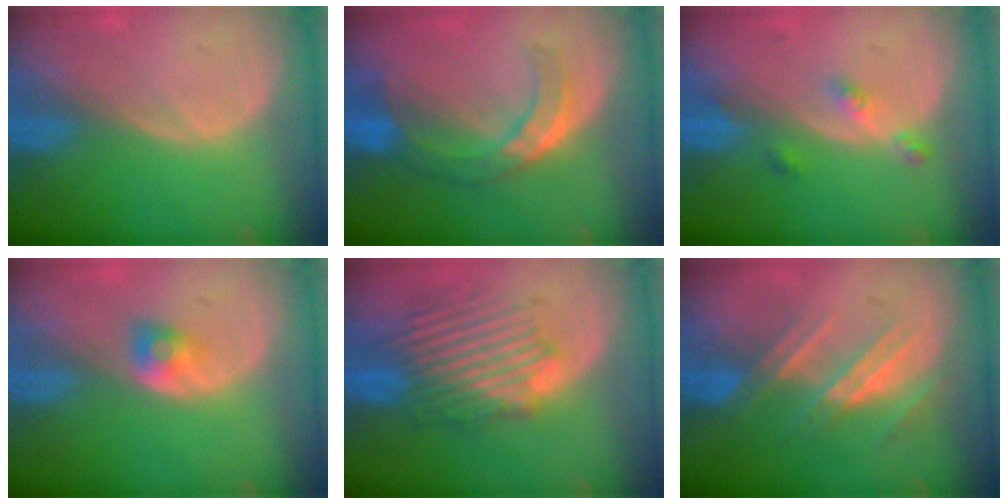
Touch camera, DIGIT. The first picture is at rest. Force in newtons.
{"total": 7.6, "press": 6.6, "slide": 3.7}
{"total": 3.2, "press": 2.7, "slide": 1.7}
{"total": 2.3, "press": 2.2, "slide": 0.7}
{"total": 8.6, "press": 8.5, "slide": 1.6}
{"total": 7.5, "press": 6.6, "slide": 3.4}